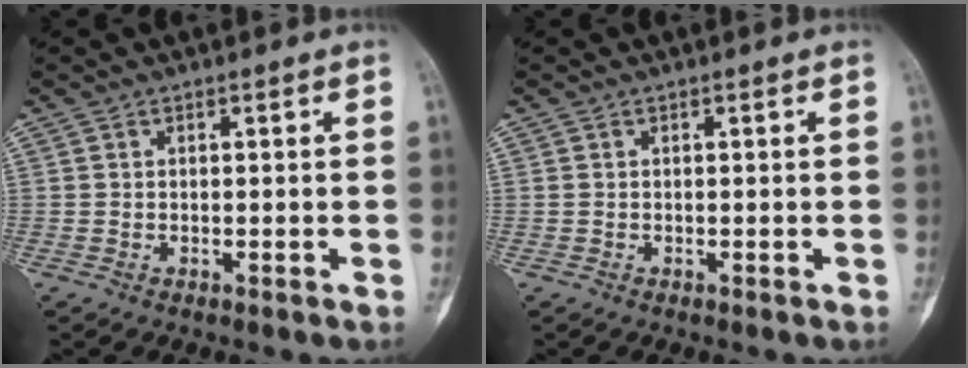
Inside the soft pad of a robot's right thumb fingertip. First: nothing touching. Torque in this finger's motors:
{"motor_torque": [0.03, -0.02, 0.18, 0.19, 0.06]}